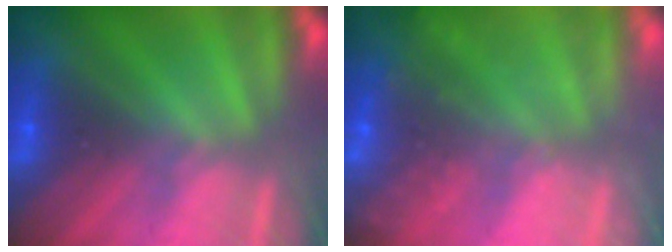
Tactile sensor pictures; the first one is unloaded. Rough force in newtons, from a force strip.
{"total": 2.4}